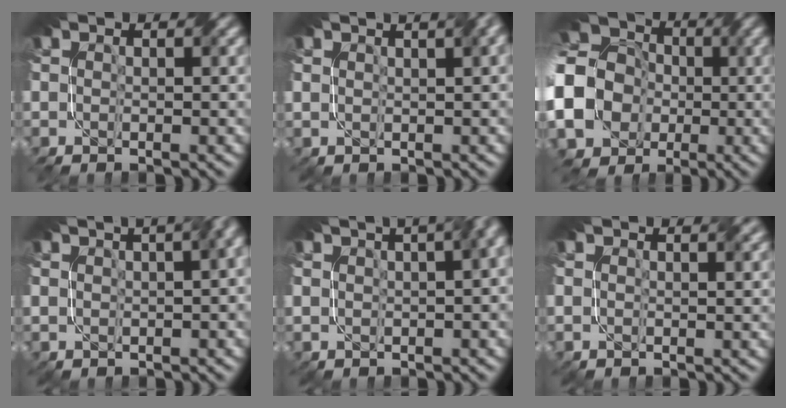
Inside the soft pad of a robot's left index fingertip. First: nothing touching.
{"total": 4.1, "force": [2.4, 1.6, 2.9], "torque": [-0.022, 0.020, 0.025]}
{"total": 19.7, "force": [-2.7, 18.0, 7.6], "torque": [-0.198, -0.005, -0.096]}
{"total": 14.3, "force": [4.7, 7.4, 11.3], "torque": [-0.110, 0.049, 0.041]}
{"total": 17.5, "force": [5.9, 9.1, 13.7], "torque": [-0.127, 0.061, 0.047]}
{"total": 1.6, "force": [1.5, 0.4, 0.3], "torque": [-0.002, -0.003, 0.022]}